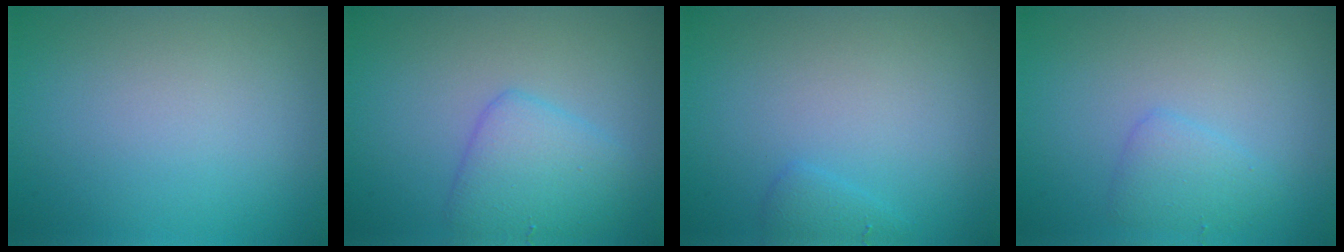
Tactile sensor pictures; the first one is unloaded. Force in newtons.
{"total": 3.5, "press": 3.5, "slide": 0.1}
{"total": 1.0, "press": 1.0, "slide": 0.1}
{"total": 1.8, "press": 1.8, "slide": 0.1}